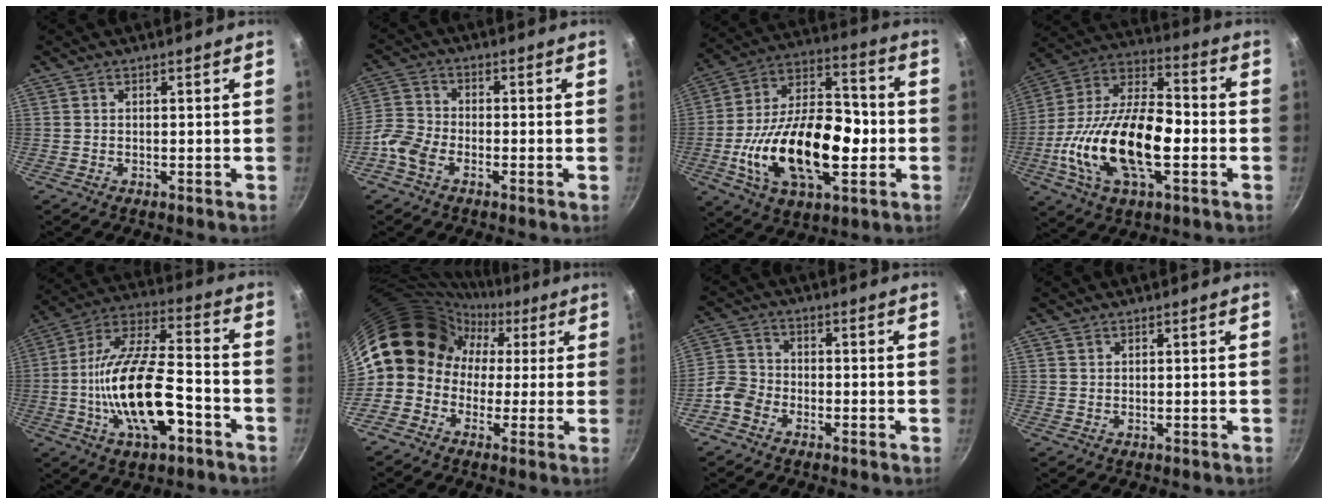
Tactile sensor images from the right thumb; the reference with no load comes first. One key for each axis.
{"total": 5.7, "fx": -3.3, "fy": 3.4, "fz": 3.1, "tx": -0.068, "ty": 0.027, "tz": -0.081}
{"total": 25.5, "fx": -4.9, "fy": 14.2, "fz": 20.6, "tx": -0.335, "ty": 0.035, "tz": -0.084}
{"total": 23.9, "fx": -4.9, "fy": 12.1, "fz": 20.0, "tx": -0.361, "ty": 0.039, "tz": -0.100}
{"total": 20.5, "fx": -6.4, "fy": 8.6, "fz": 17.5, "tx": -0.305, "ty": 0.039, "tz": -0.121}
{"total": 14.2, "fx": 0.4, "fy": 12.9, "fz": 5.9, "tx": -0.048, "ty": 0.048, "tz": -0.017}
{"total": 4.9, "fx": -2.8, "fy": 3.6, "fz": 1.8, "tx": -0.023, "ty": 0.029, "tz": -0.067}
{"total": 1.0, "fx": 0.7, "fy": 0.7, "fz": 0.1, "tx": 0.001, "ty": -0.001, "tz": 0.013}